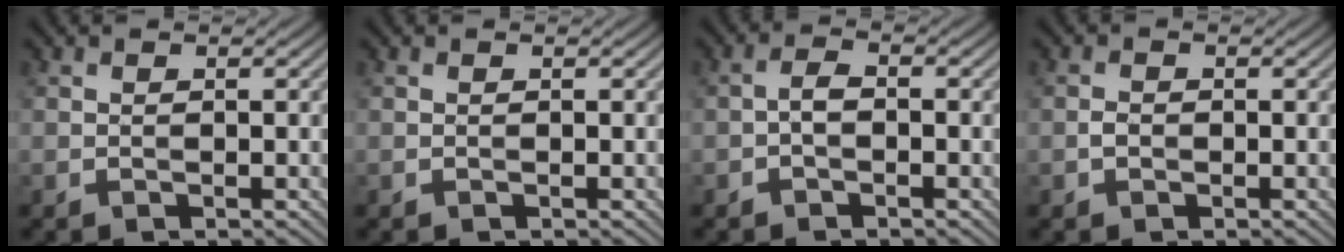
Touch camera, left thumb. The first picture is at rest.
{"total": 0.0}
{"total": 1.9, "force": [-0.7, 1.0, 1.5], "torque": [-0.029, 0.006, -0.020]}
{"total": 1.2, "force": [-0.4, 1.0, 0.6], "torque": [-0.012, -0.001, -0.012]}